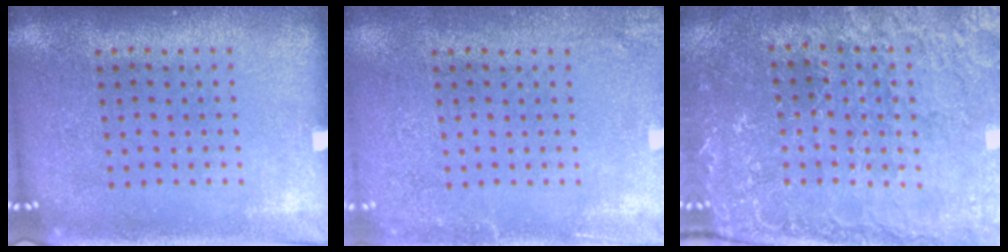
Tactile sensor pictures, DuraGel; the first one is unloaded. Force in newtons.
{"total": 2.0, "press": 1.9, "slide": 0.1}
{"total": 1.5, "press": 1.4, "slide": 0.5}